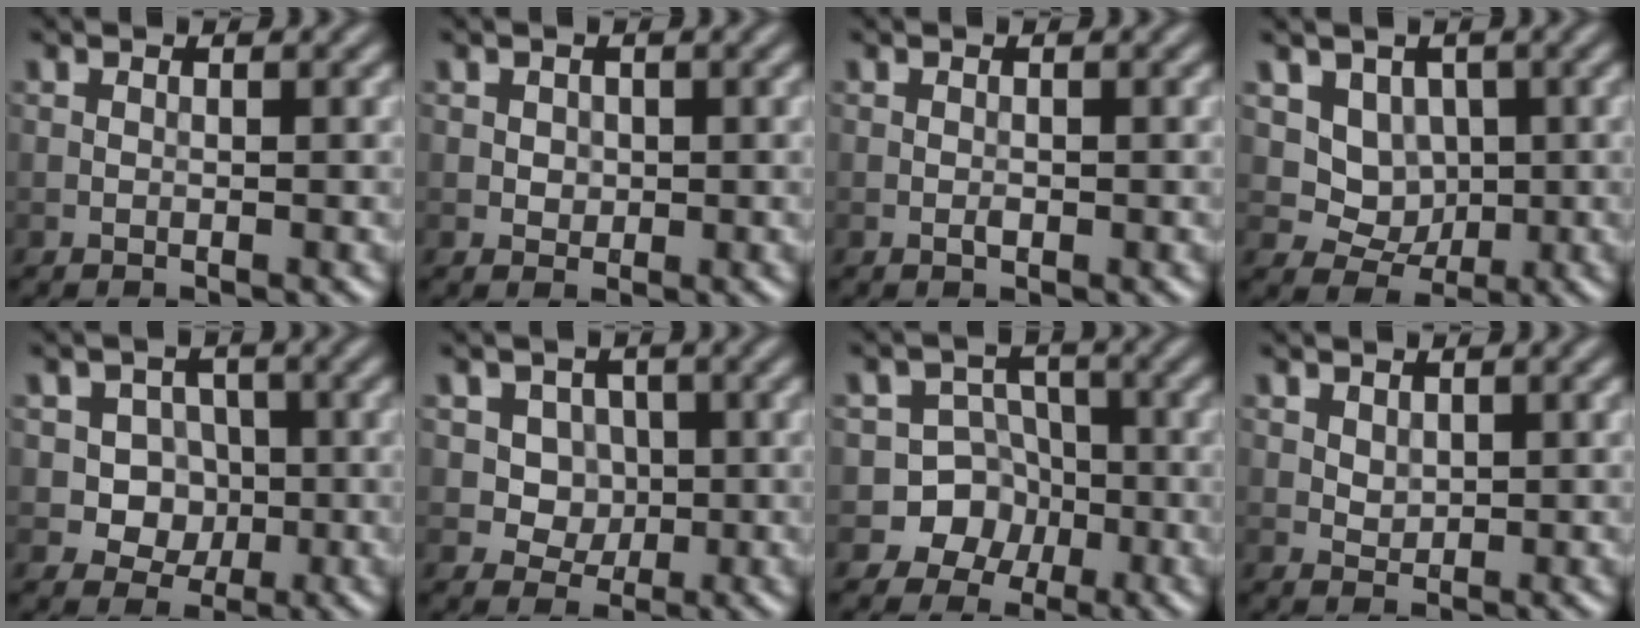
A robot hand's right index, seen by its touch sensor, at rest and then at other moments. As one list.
[{"total": 0.9, "force": [0.2, 0.9, 0.3], "torque": [-0.005, -0.003, 0.005]}, {"total": 0.5, "force": [-0.2, 0.3, 0.4], "torque": [-0.006, 0.001, -0.004]}, {"total": 4.1, "force": [1.1, 3.4, 1.9], "torque": [-0.034, -0.018, 0.034]}, {"total": 4.1, "force": [-0.3, 3.7, 1.9], "torque": [-0.006, 0.000, -0.022]}, {"total": 3.9, "force": [0.7, 3.3, 1.8], "torque": [-0.023, -0.002, 0.011]}, {"total": 6.3, "force": [-2.7, 5.7, 0.7], "torque": [0.017, 0.001, -0.066]}, {"total": 1.1, "force": [0.5, 0.8, 0.5], "torque": [-0.010, -0.004, 0.015]}]